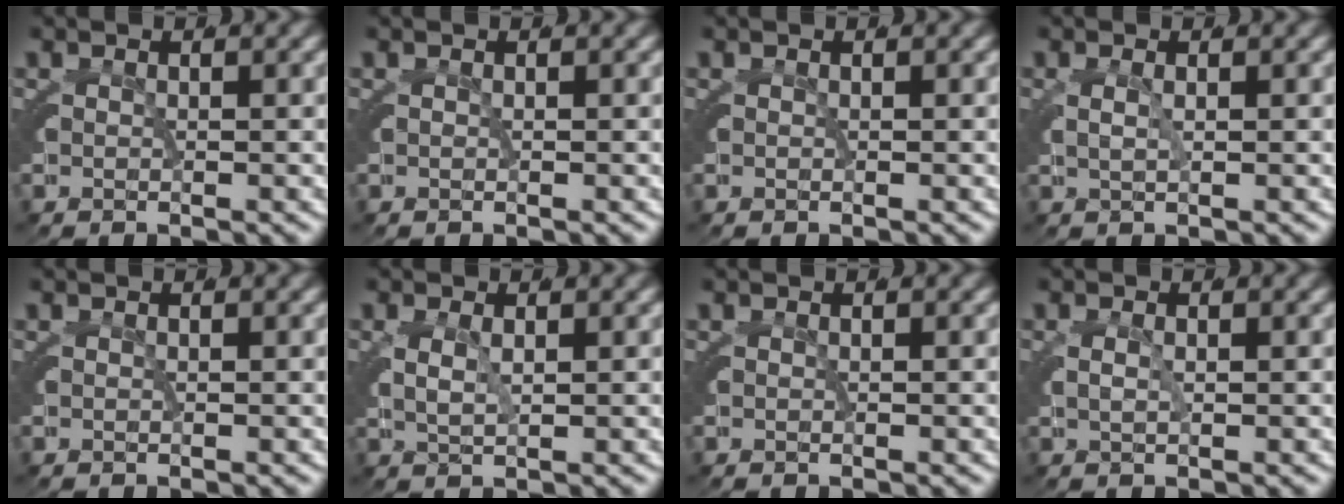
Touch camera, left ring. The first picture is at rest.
{"total": 0.0}
{"total": 0.0}
{"total": 0.0}
{"total": 0.0}
{"total": 0.8, "force": [0.1, 0.7, 0.3], "torque": [-0.013, -0.004, 0.003]}
{"total": 0.0}
{"total": 0.0}